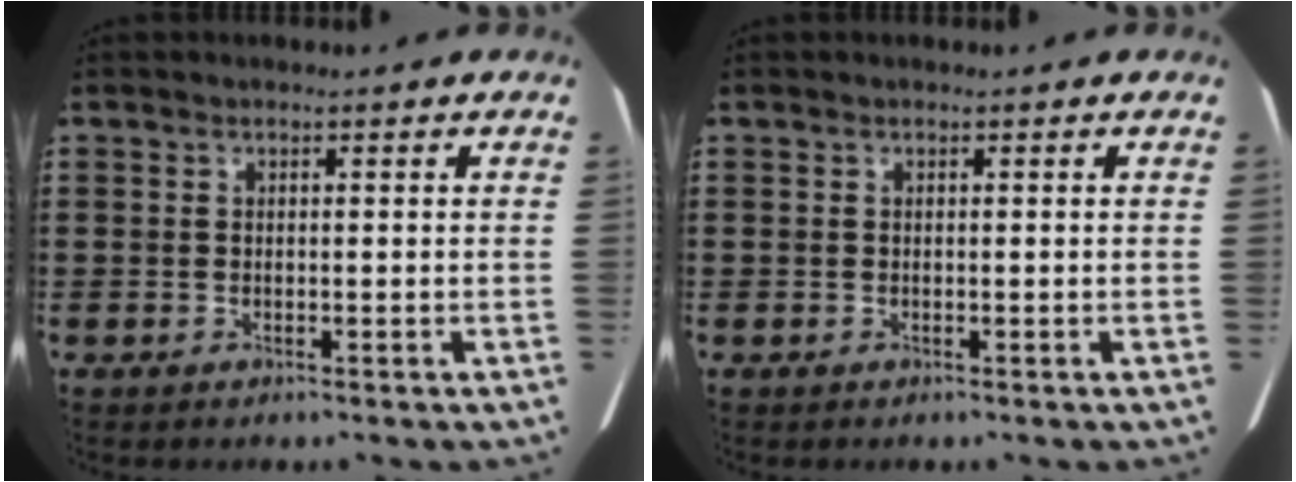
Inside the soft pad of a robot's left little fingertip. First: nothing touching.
{"total": 0.0}